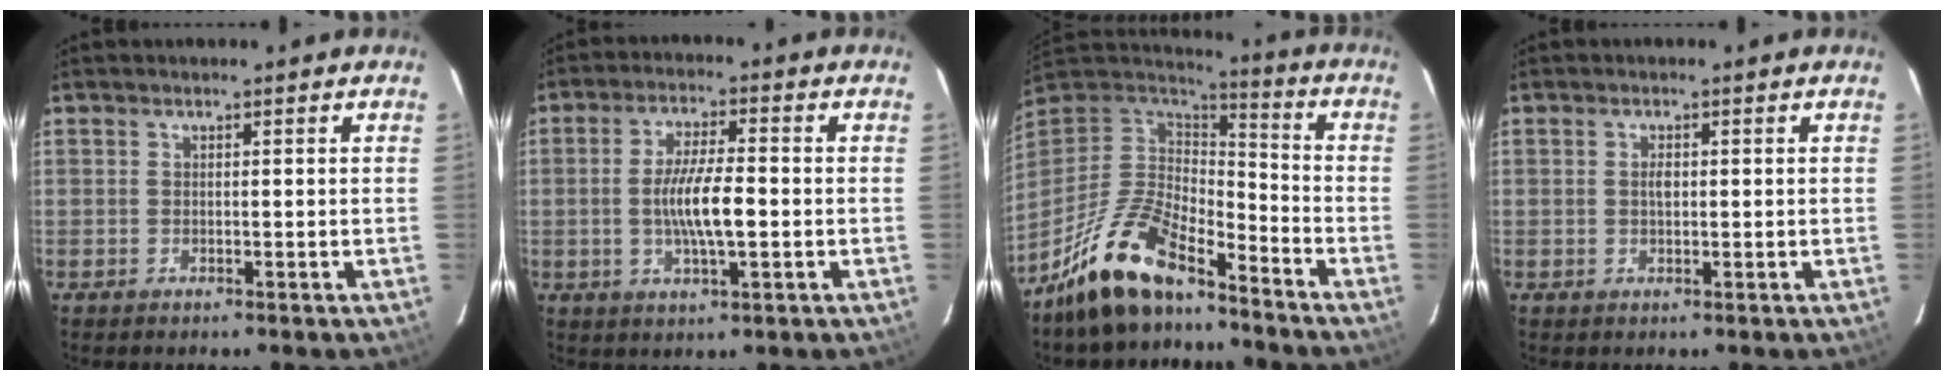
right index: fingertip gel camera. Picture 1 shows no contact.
{"total": 8.3, "force": [-1.1, 1.8, 8.0], "torque": [-0.151, -0.001, -0.021]}
{"total": 17.0, "force": [-12.8, 5.9, 9.5], "torque": [-0.201, -0.007, -0.240]}
{"total": 1.4, "force": [0.1, 0.8, 1.1], "torque": [-0.019, 0.004, 0.001]}